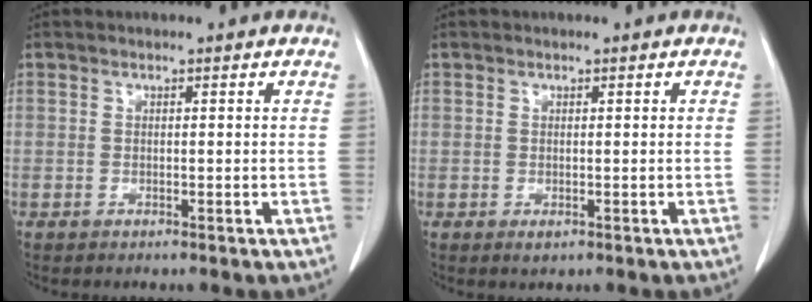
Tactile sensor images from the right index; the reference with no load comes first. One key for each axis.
{"total": 0.9, "fx": -0.3, "fy": 0.8, "fz": 0.5, "tx": -0.004, "ty": 0.001, "tz": -0.001}